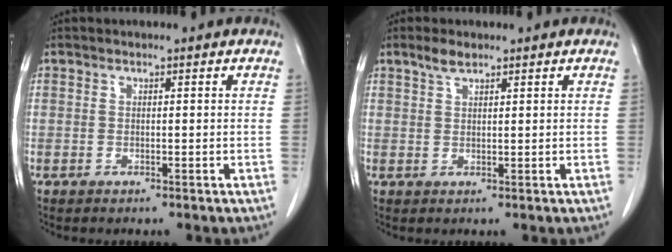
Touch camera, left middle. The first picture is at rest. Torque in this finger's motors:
{"motor_torque": [0.52, -0.48, -0.03, 0.00]}